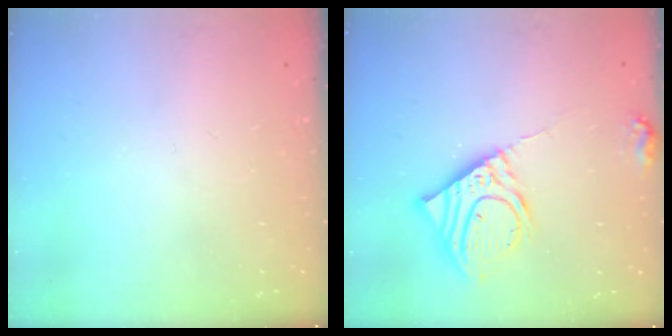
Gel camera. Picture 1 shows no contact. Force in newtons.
{"total": 14.6, "press": 14.3, "slide": 2.7}